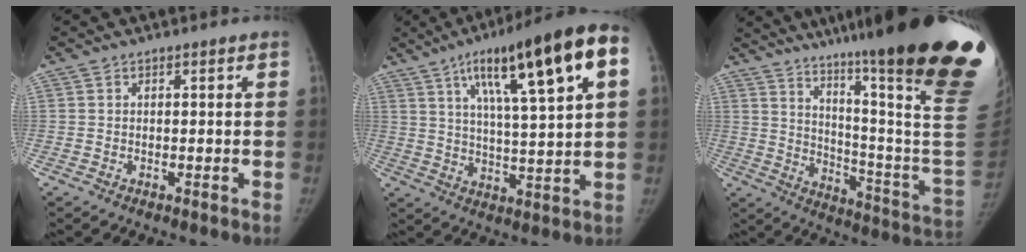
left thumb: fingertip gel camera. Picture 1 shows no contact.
{"total": 20.8, "force": [8.7, 3.7, 18.5], "torque": [-0.269, 0.000, 0.134]}
{"total": 38.6, "force": [26.6, 3.9, 27.6], "torque": [-0.259, -0.156, 0.368]}